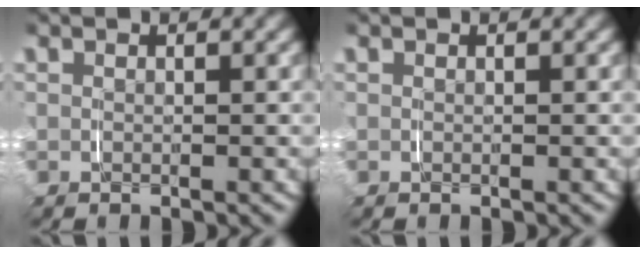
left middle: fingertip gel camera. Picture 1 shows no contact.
{"total": 0.0}